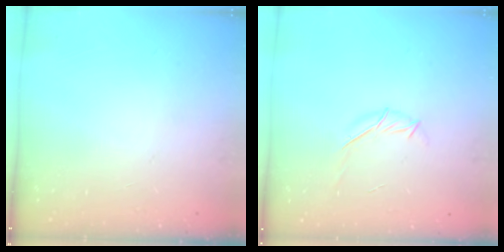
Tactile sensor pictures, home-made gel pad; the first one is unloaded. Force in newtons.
{"total": 6.0, "press": 5.9, "slide": 1.0}